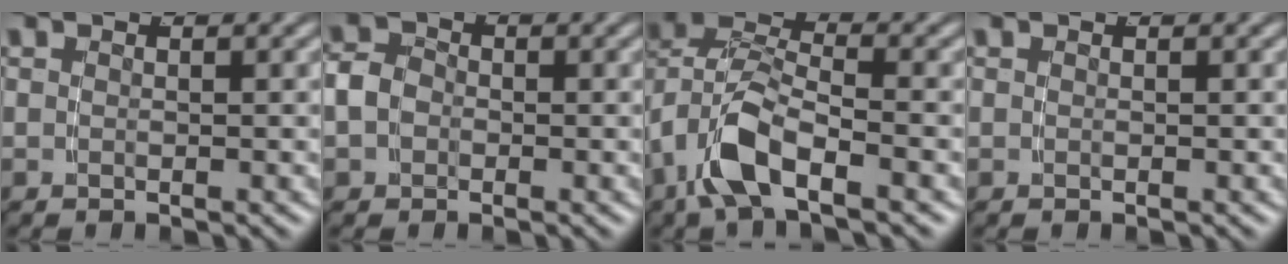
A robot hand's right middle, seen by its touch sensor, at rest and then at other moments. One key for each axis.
{"total": 2.5, "fx": -0.3, "fy": 2.1, "fz": 1.2, "tx": -0.028, "ty": -0.003, "tz": -0.006}
{"total": 4.9, "fx": -1.3, "fy": 2.8, "fz": 3.8, "tx": -0.091, "ty": -0.013, "tz": -0.023}
{"total": 0.0}